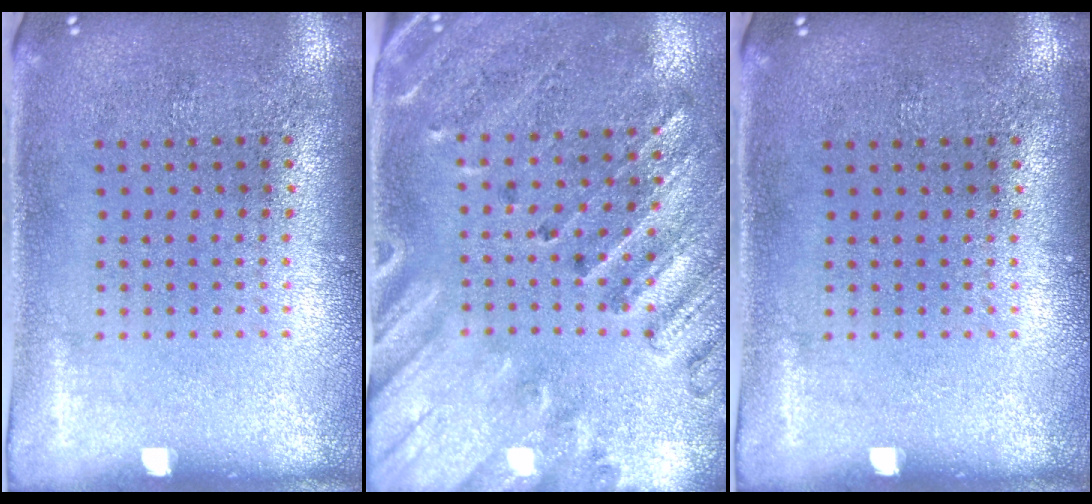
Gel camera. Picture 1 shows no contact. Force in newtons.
{"total": 2.5, "press": 2.2, "slide": 1.3}
{"total": 0.0}